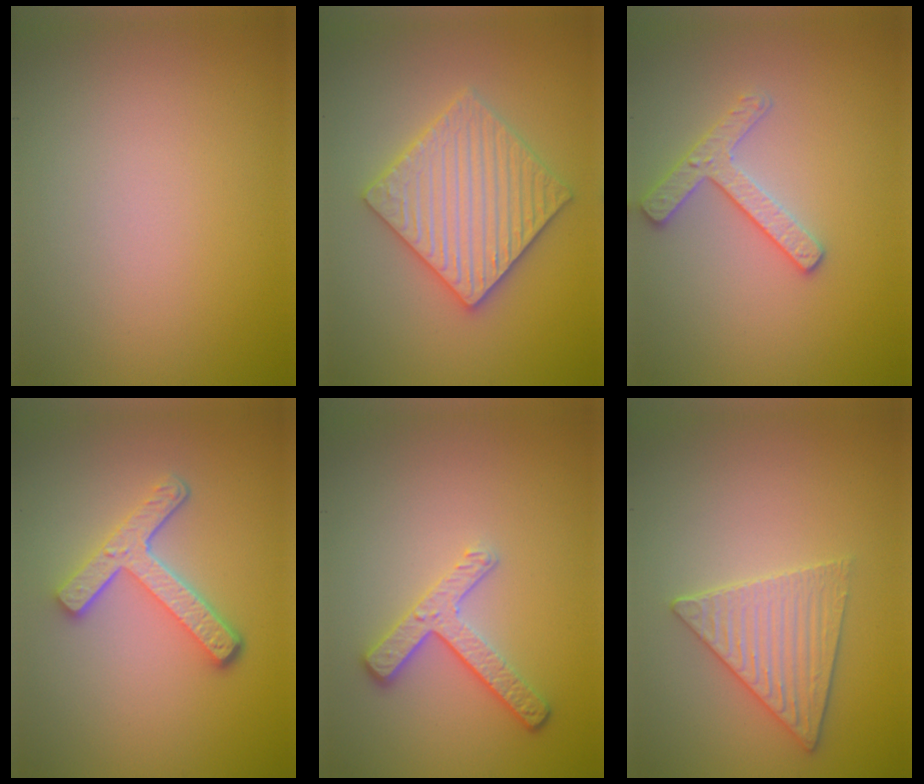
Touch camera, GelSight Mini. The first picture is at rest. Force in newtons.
{"total": 5.9, "press": 5.8, "slide": 1.1}
{"total": 2.5, "press": 2.4, "slide": 0.4}
{"total": 4.5, "press": 3.4, "slide": 2.8}
{"total": 3.4, "press": 2.7, "slide": 2.1}
{"total": 3.4, "press": 3.4, "slide": 0.2}